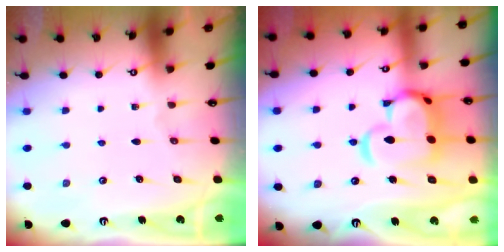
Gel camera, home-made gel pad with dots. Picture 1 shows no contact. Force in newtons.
{"total": 10.6, "press": 10.5, "slide": 1.4}